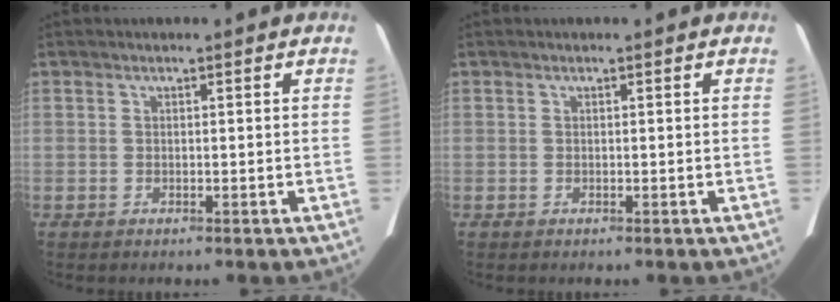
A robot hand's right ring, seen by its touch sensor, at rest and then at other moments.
{"total": 0.0}